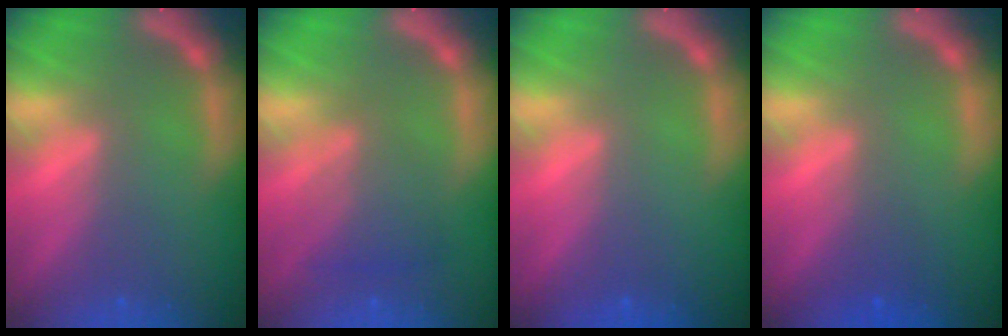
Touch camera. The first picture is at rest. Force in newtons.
{"total": 4.0}
{"total": 0.0}
{"total": 1.5}